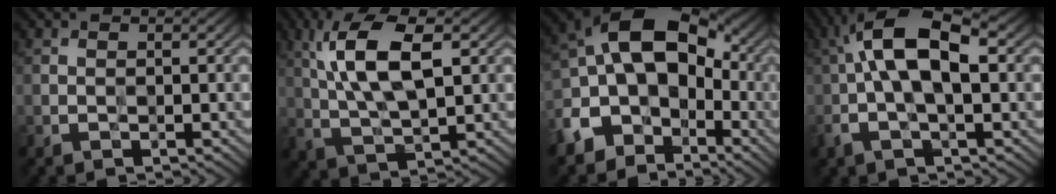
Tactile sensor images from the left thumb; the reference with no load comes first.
{"total": 11.0, "force": [3.1, 4.7, 9.5], "torque": [-0.199, 0.006, 0.057]}
{"total": 13.7, "force": [-3.4, 9.9, 8.8], "torque": [-0.184, 0.003, -0.084]}
{"total": 11.5, "force": [0.9, 5.0, 10.3], "torque": [-0.206, 0.027, 0.007]}